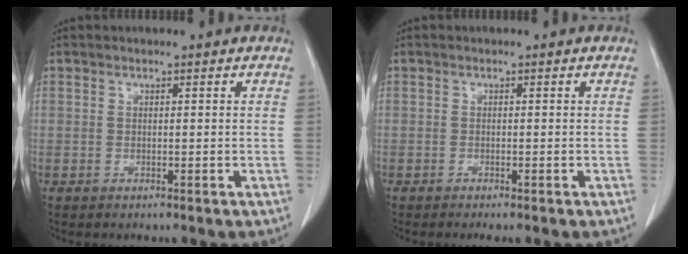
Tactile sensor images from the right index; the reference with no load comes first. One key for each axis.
{"total": 1.5, "fx": -1.2, "fy": 0.0, "fz": 0.9, "tx": -0.014, "ty": -0.004, "tz": -0.016}